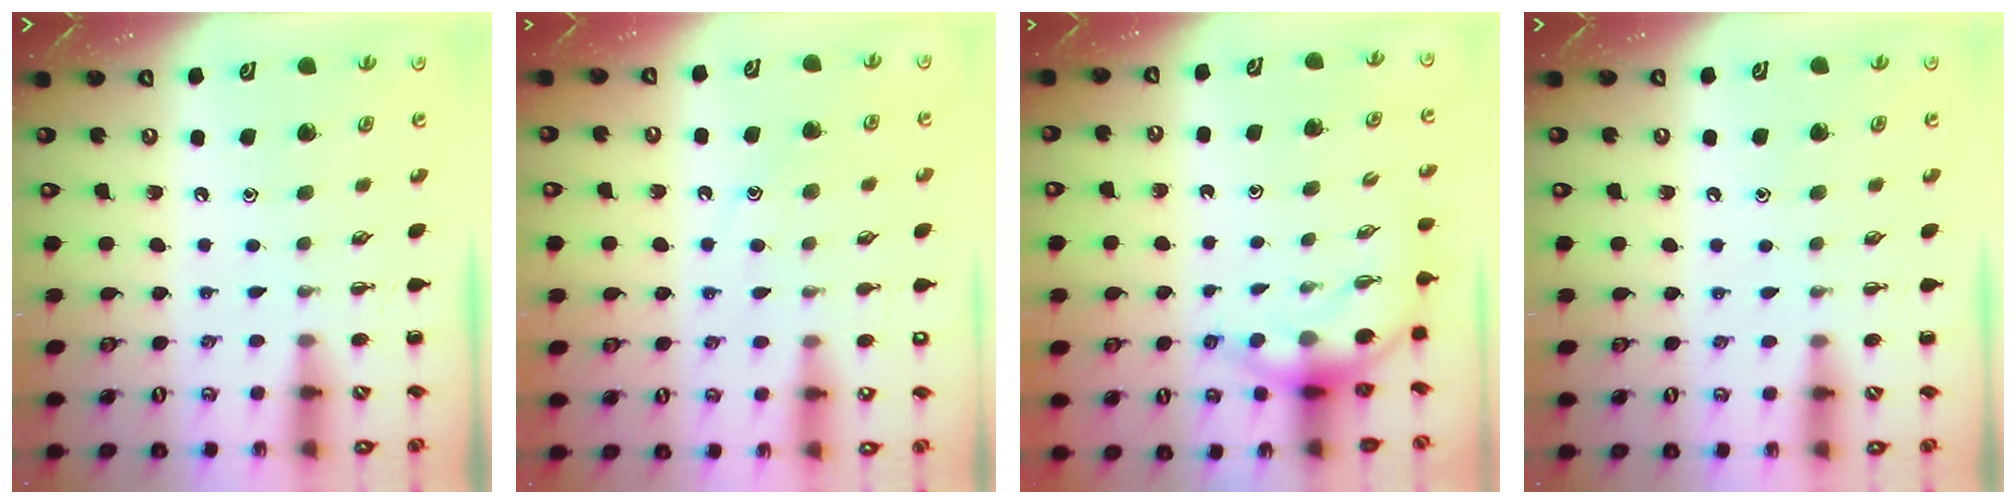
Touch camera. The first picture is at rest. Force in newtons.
{"total": 10.3, "press": 10.2, "slide": 1.3}
{"total": 5.7, "press": 5.7, "slide": 0.7}
{"total": 5.5, "press": 5.2, "slide": 1.8}